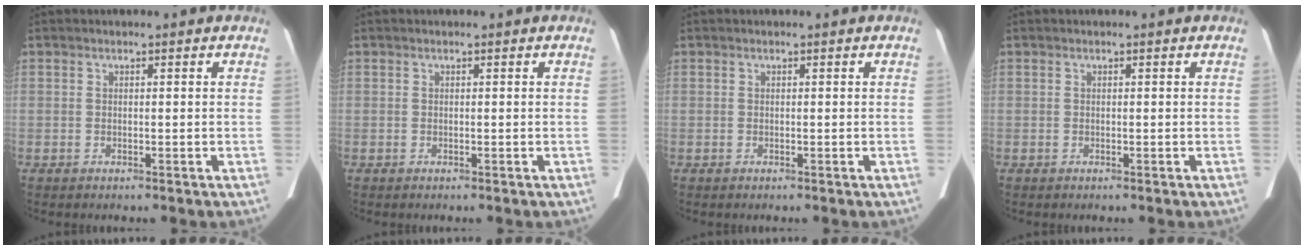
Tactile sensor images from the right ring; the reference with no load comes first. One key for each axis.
{"total": 0.0}
{"total": 0.0}
{"total": 0.0}